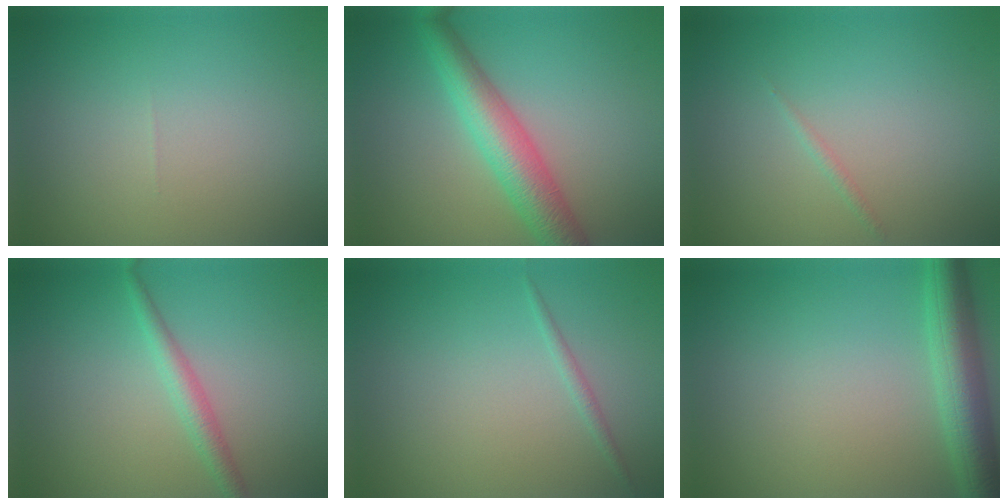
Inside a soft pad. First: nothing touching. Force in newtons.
{"total": 5.4, "press": 5.4, "slide": 0.2}
{"total": 0.6, "press": 0.6, "slide": 0.0}
{"total": 2.1, "press": 2.1, "slide": 0.1}
{"total": 0.8, "press": 0.8, "slide": 0.0}
{"total": 5.3, "press": 5.3, "slide": 0.1}